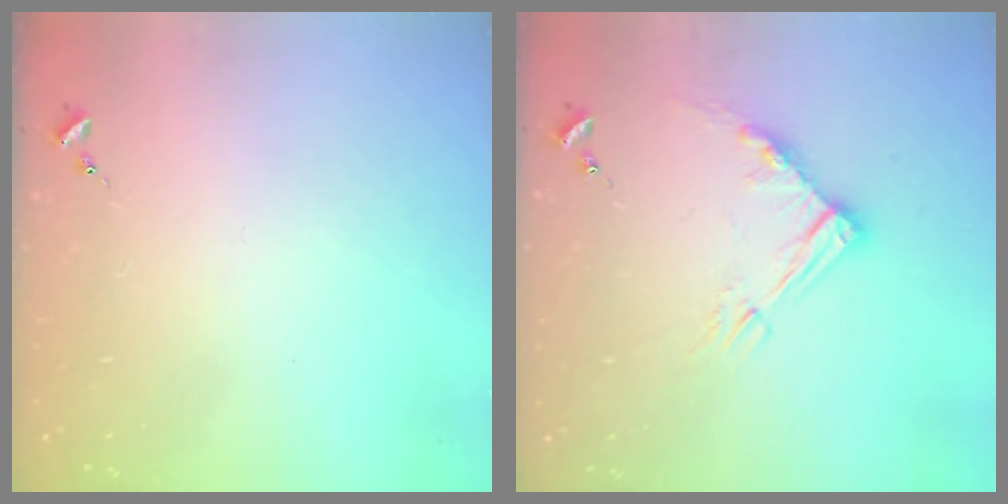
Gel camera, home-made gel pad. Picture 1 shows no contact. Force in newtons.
{"total": 10.5, "press": 10.4, "slide": 1.2}